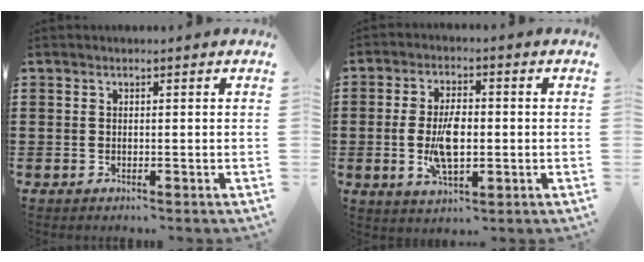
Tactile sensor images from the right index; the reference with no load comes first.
{"total": 7.2, "force": [-0.7, 3.4, 6.4], "torque": [-0.134, -0.004, -0.021]}